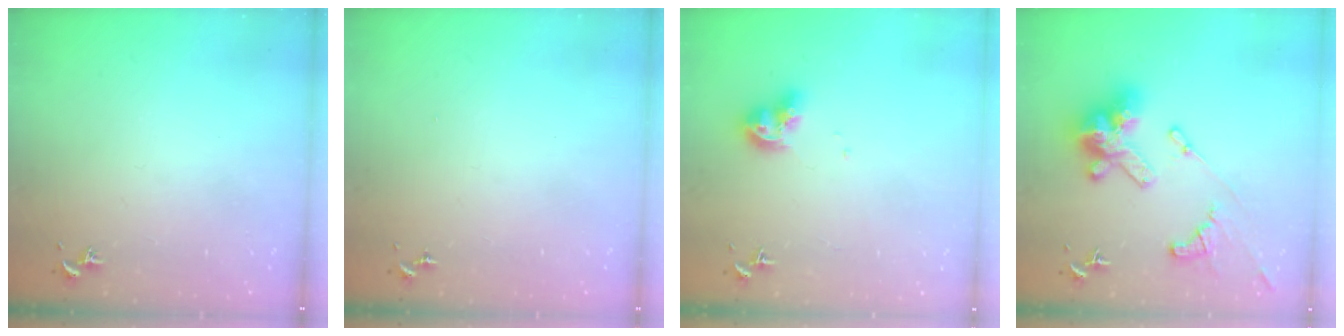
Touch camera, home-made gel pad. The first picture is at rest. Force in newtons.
{"total": 0.0}
{"total": 9.4, "press": 9.4, "slide": 1.2}
{"total": 19.4, "press": 19.3, "slide": 1.9}